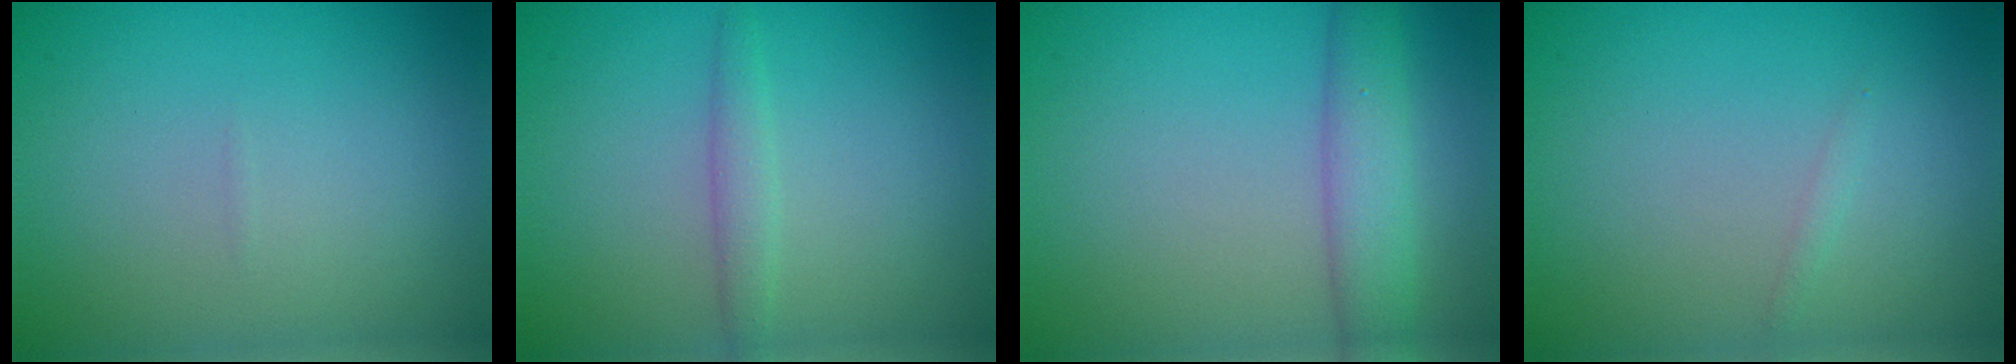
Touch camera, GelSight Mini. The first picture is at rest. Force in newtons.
{"total": 1.5, "press": 1.5, "slide": 0.1}
{"total": 3.7, "press": 3.7, "slide": 0.1}
{"total": 0.6, "press": 0.6, "slide": 0.0}